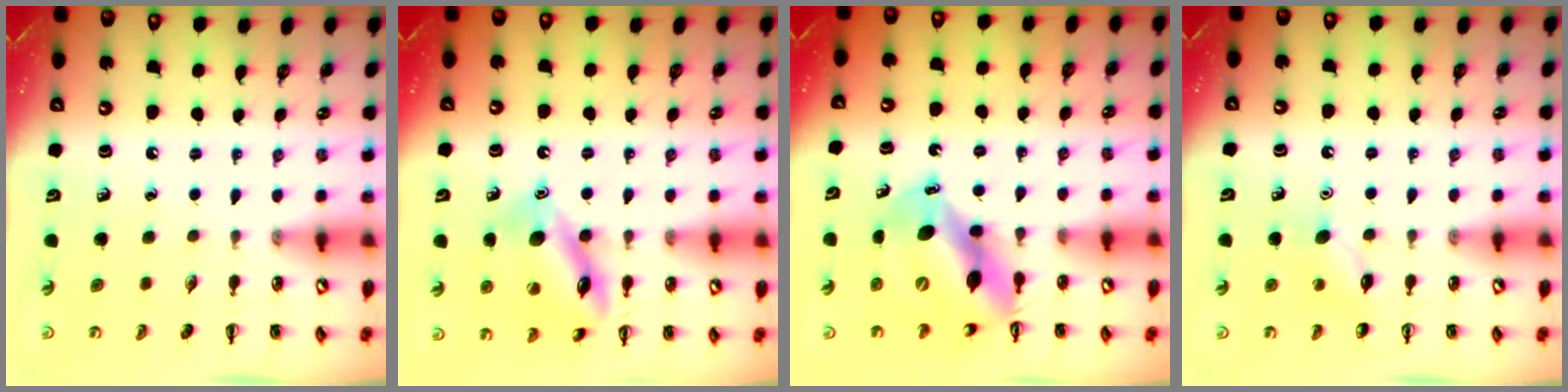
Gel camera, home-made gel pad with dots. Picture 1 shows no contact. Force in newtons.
{"total": 12.8, "press": 12.8, "slide": 0.8}
{"total": 9.9, "press": 9.7, "slide": 2.0}
{"total": 6.3, "press": 6.1, "slide": 1.5}